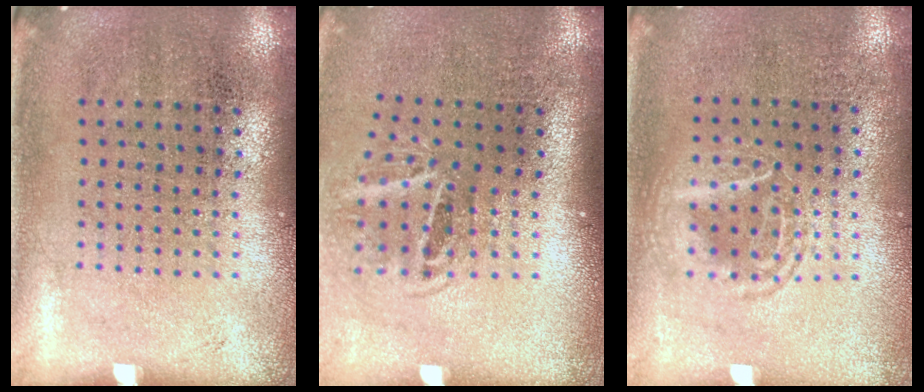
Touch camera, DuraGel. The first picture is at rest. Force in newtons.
{"total": 1.8, "press": 1.2, "slide": 1.3}
{"total": 1.1, "press": 1.1, "slide": 0.2}